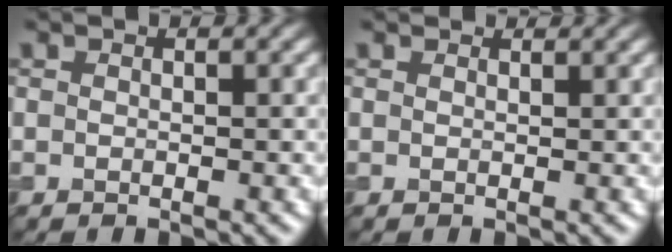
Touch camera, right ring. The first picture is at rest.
{"total": 1.7, "force": [1.6, 0.2, 0.3], "torque": [-0.014, -0.002, 0.016]}